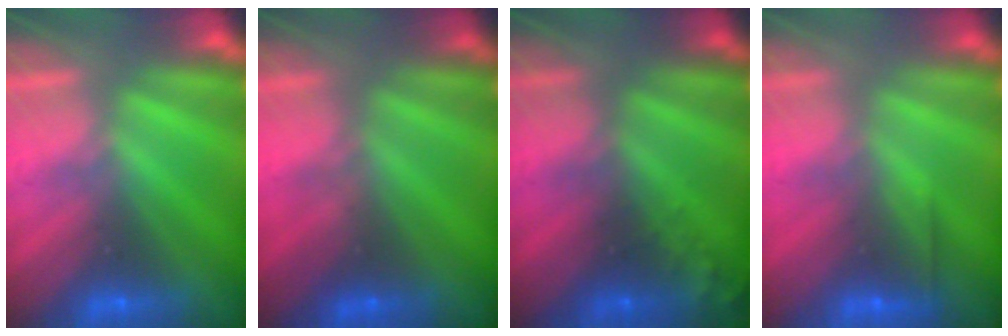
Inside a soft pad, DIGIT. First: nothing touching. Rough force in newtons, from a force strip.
{"total": 2.2}
{"total": 6.7}
{"total": 2.6}